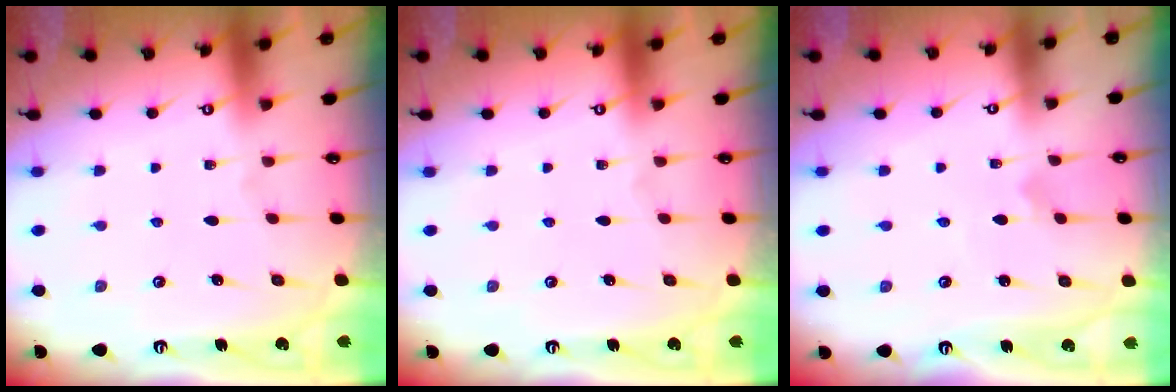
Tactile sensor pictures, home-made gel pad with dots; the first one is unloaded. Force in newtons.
{"total": 0.0}
{"total": 1.9, "press": 1.9, "slide": 0.1}